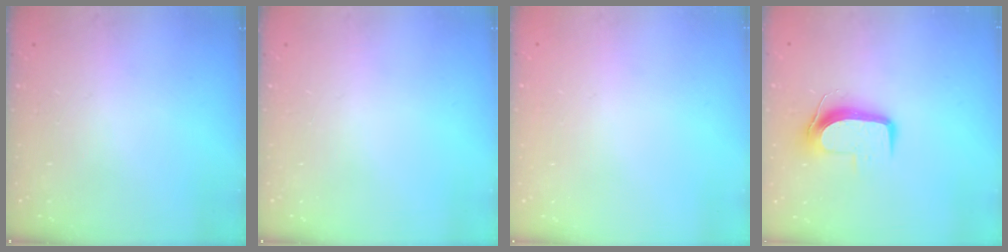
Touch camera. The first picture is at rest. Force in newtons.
{"total": 0.0}
{"total": 0.0}
{"total": 8.8, "press": 8.7, "slide": 1.0}